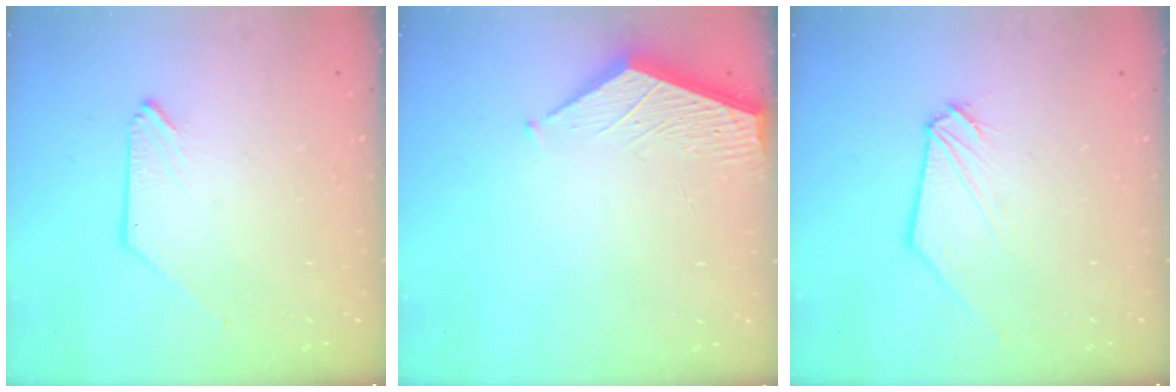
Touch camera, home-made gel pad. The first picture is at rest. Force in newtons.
{"total": 3.3, "press": 3.3, "slide": 0.4}
{"total": 0.7, "press": 0.7, "slide": 0.0}